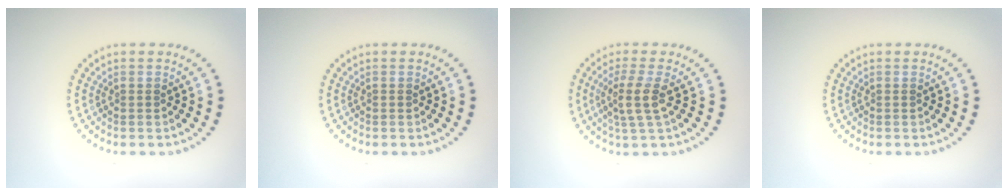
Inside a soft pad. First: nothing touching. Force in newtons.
{"total": 0.0}
{"total": 2.9, "press": 2.3, "slide": 1.8}
{"total": 0.0}